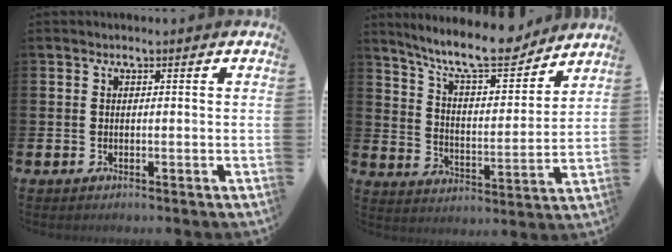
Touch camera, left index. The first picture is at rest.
{"total": 11.3, "force": [10.1, 2.4, 4.6], "torque": [-0.099, -0.064, 0.174]}